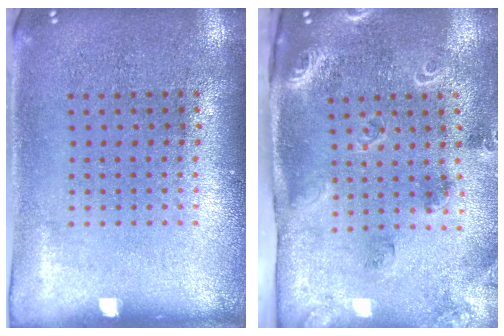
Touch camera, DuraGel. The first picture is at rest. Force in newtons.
{"total": 1.8, "press": 1.7, "slide": 0.5}